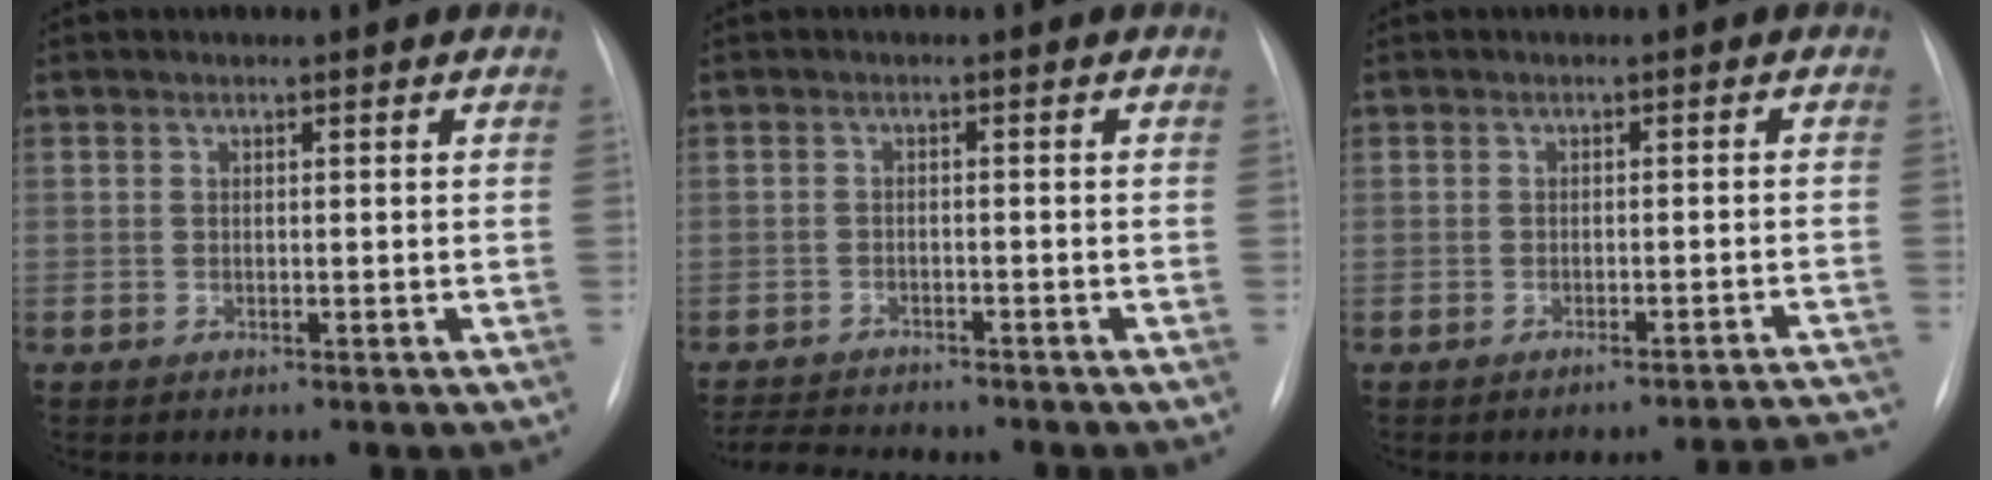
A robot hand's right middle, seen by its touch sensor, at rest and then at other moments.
{"total": 7.4, "force": [-7.0, 1.0, 2.2], "torque": [-0.035, -0.011, -0.107]}
{"total": 7.6, "force": [-7.5, -0.7, 0.4], "torque": [0.014, 0.013, -0.084]}